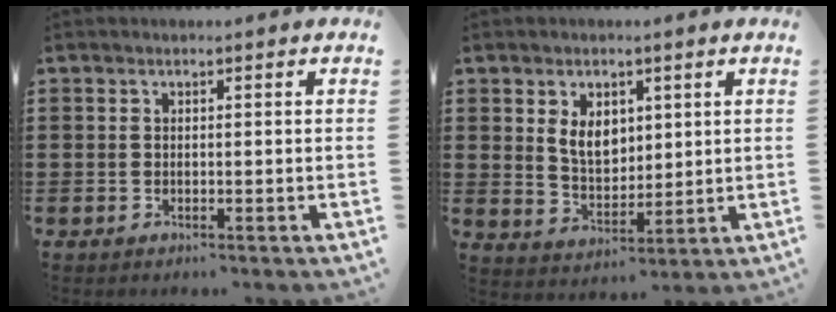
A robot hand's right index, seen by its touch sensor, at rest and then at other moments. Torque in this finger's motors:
{"motor_torque": [0.39, -0.17, 0.22, 0.06]}